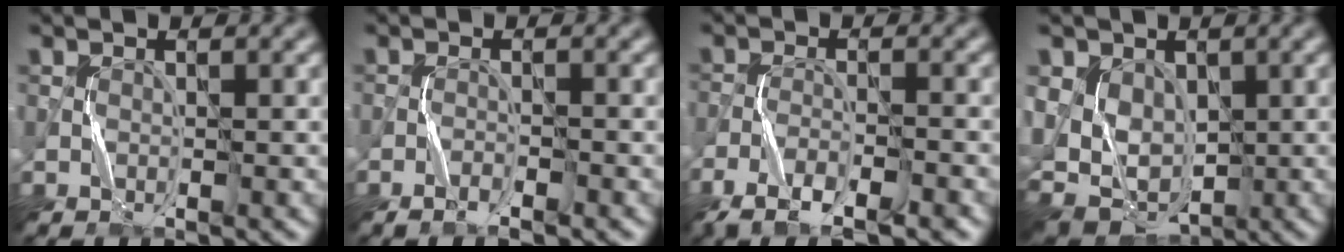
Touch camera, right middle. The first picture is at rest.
{"total": 1.8, "force": [-1.4, 0.2, 1.2], "torque": [-0.029, 0.005, -0.024]}
{"total": 5.9, "force": [-4.3, 1.6, 3.7], "torque": [-0.067, -0.013, -0.071]}
{"total": 7.2, "force": [1.1, 5.8, 4.0], "torque": [-0.079, 0.001, 0.022]}